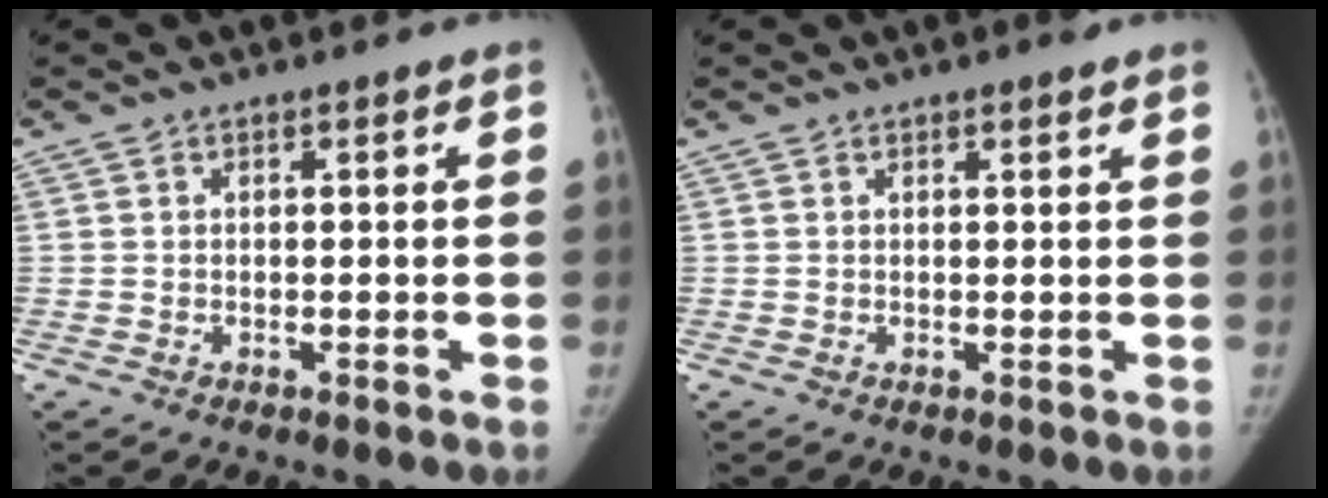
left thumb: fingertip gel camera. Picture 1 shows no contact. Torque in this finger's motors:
{"motor_torque": [0.42, -0.30, 0.48, -0.39, 0.01]}